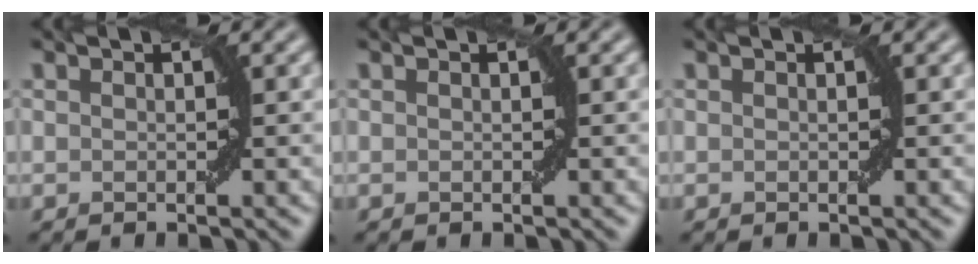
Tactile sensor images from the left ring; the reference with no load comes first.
{"total": 0.0}
{"total": 0.0}